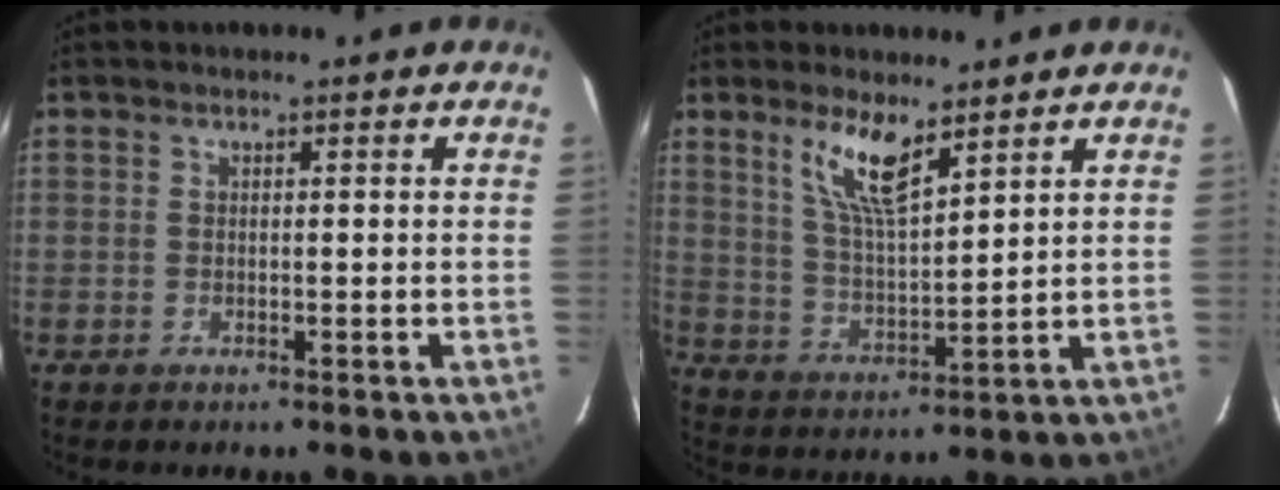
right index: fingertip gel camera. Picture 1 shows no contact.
{"total": 9.0, "force": [5.9, 2.2, 6.5], "torque": [-0.122, -0.002, 0.119]}